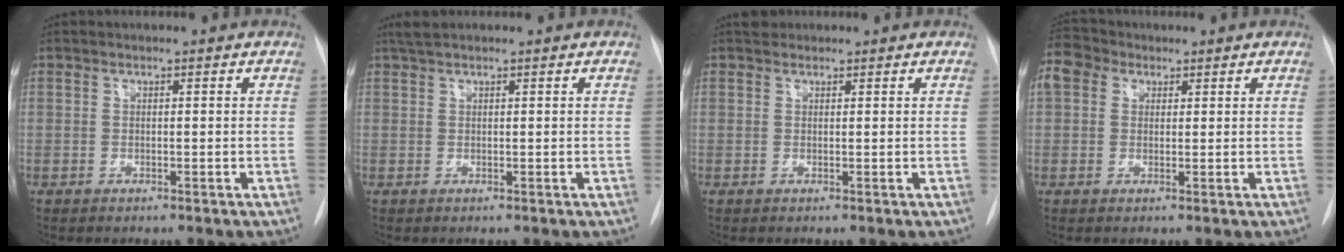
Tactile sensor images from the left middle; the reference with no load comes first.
{"total": 1.6, "force": [1.4, 0.1, 0.9], "torque": [-0.021, 0.015, 0.028]}
{"total": 1.2, "force": [1.0, 0.6, 0.1], "torque": [-0.003, 0.012, 0.015]}
{"total": 7.0, "force": [3.3, 5.4, 3.2], "torque": [-0.078, 0.038, 0.065]}